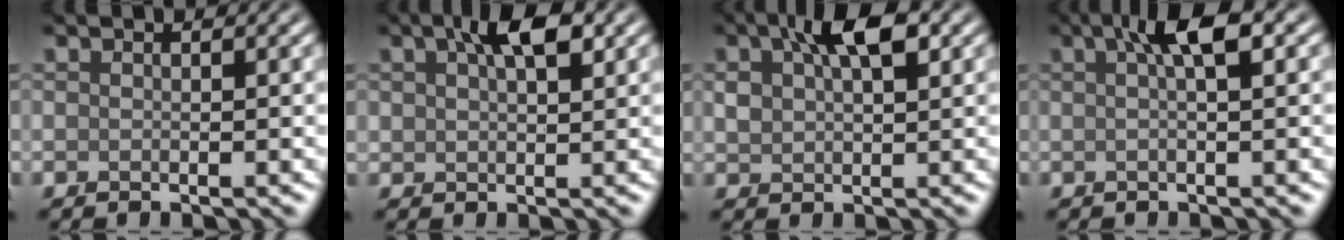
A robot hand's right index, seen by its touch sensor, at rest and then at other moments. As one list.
[{"total": 4.5, "force": [2.1, 2.2, 3.3], "torque": [-0.056, 0.007, 0.036]}, {"total": 5.8, "force": [2.3, 3.1, 4.4], "torque": [-0.079, 0.010, 0.037]}, {"total": 3.7, "force": [1.2, 0.7, 3.4], "torque": [-0.050, 0.013, 0.015]}]